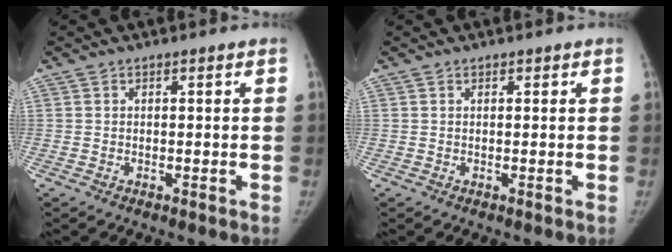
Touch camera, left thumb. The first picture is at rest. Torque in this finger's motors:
{"motor_torque": [-0.04, 0.44, 0.01, 0.12, -0.01]}